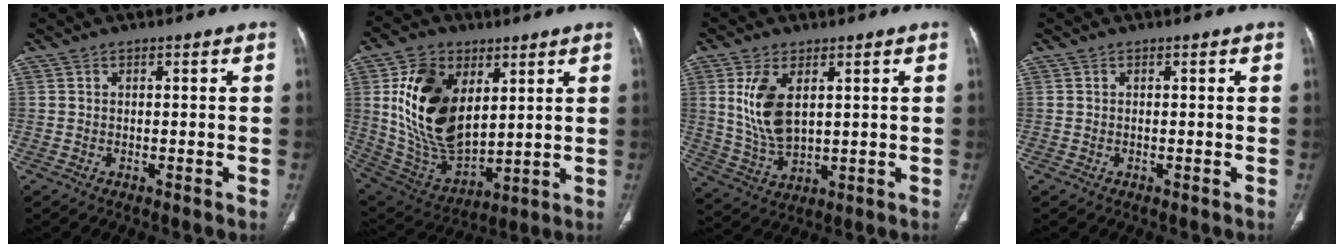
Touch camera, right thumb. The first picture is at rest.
{"total": 20.7, "force": [5.6, 12.6, 15.4], "torque": [-0.265, -0.030, 0.119]}
{"total": 10.2, "force": [2.9, 5.3, 8.1], "torque": [-0.163, -0.015, 0.069]}
{"total": 0.0}